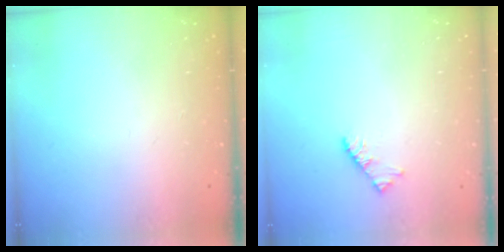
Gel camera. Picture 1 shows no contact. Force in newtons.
{"total": 3.3, "press": 3.2, "slide": 0.6}